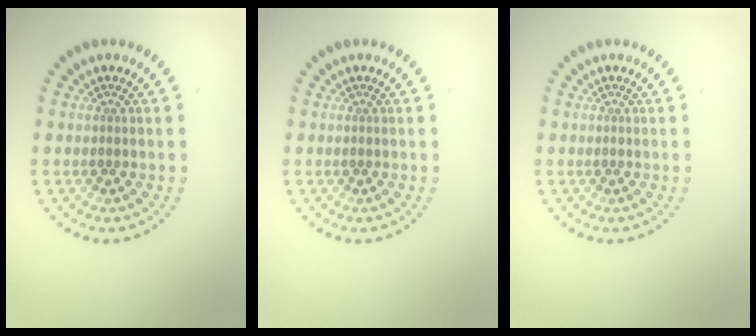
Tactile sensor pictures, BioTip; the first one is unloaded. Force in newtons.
{"total": 0.0}
{"total": 0.0}